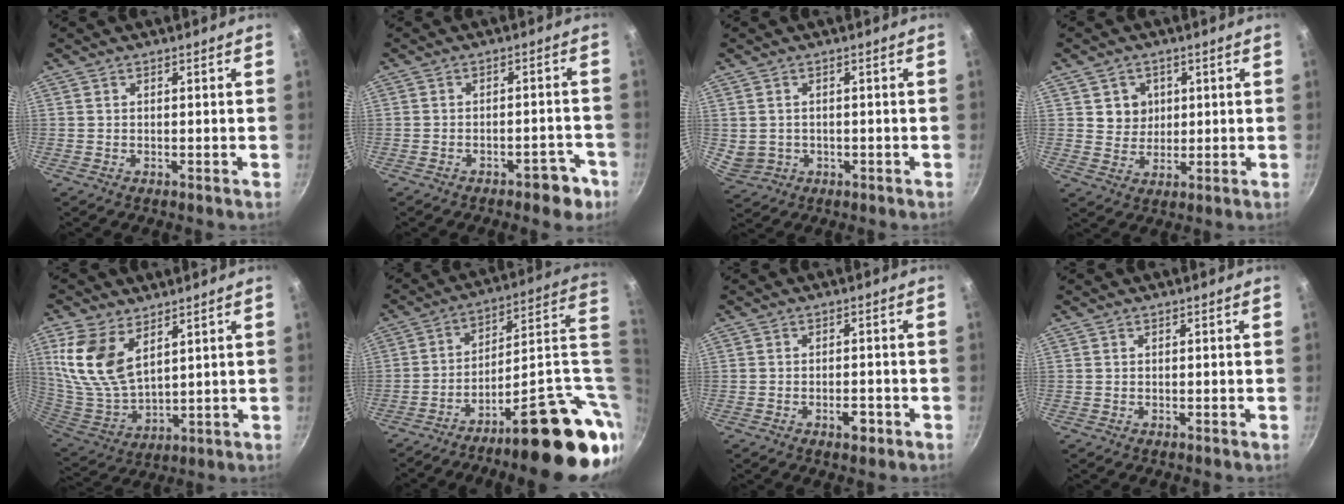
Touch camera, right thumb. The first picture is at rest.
{"total": 5.5, "force": [-3.4, 2.7, 3.4], "torque": [-0.018, 0.035, -0.029]}
{"total": 3.8, "force": [-0.2, 3.4, 1.9], "torque": [-0.031, 0.004, 0.014]}
{"total": 5.1, "force": [1.5, 4.6, 1.4], "torque": [0.003, -0.005, 0.028]}
{"total": 14.2, "force": [6.5, 7.8, 10.0], "torque": [-0.199, -0.038, 0.141]}
{"total": 26.9, "force": [-7.1, 9.3, 24.3], "torque": [-0.288, 0.040, -0.103]}
{"total": 3.1, "force": [-1.6, 1.4, 2.2], "torque": [-0.024, 0.012, -0.022]}
{"total": 0.0}